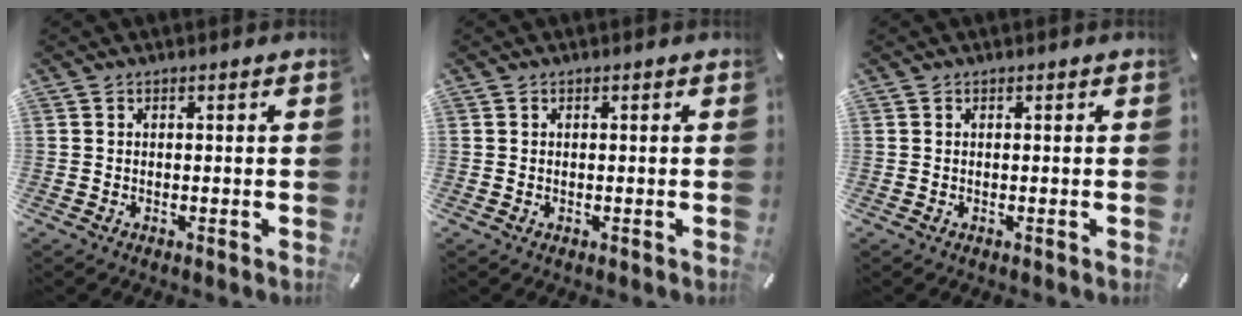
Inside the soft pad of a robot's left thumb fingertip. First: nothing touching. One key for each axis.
{"total": 0.0}
{"total": 0.0}